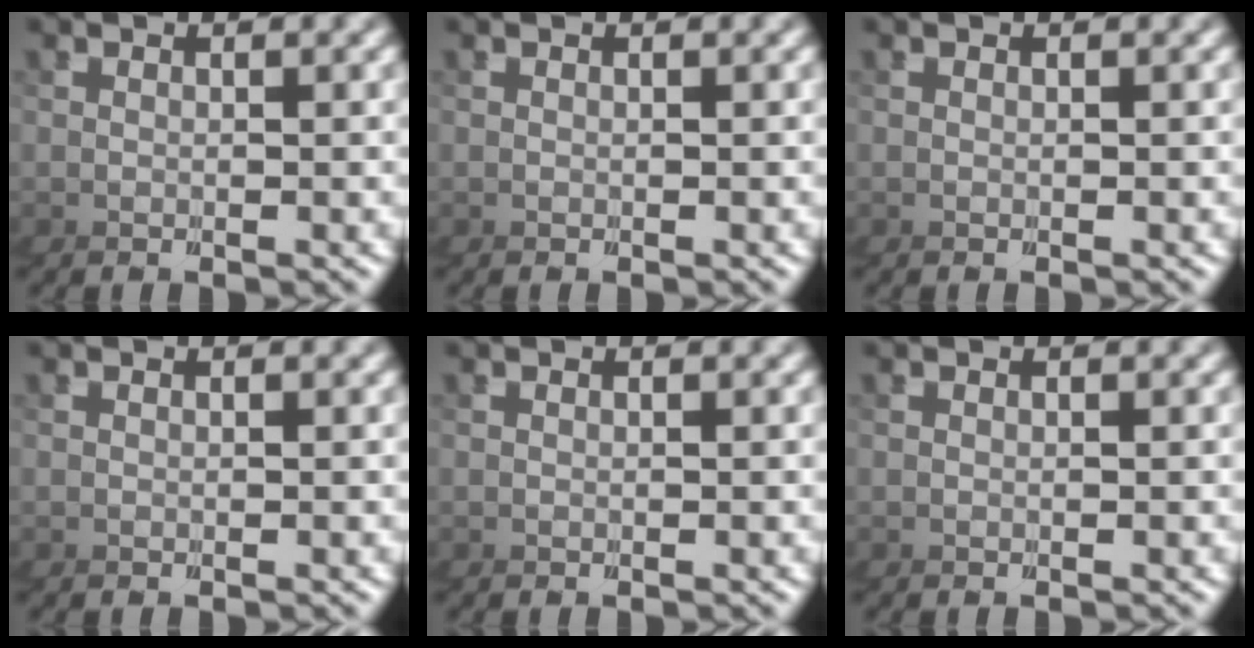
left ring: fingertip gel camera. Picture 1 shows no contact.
{"total": 0.0}
{"total": 0.0}
{"total": 0.0}
{"total": 0.0}
{"total": 0.0}